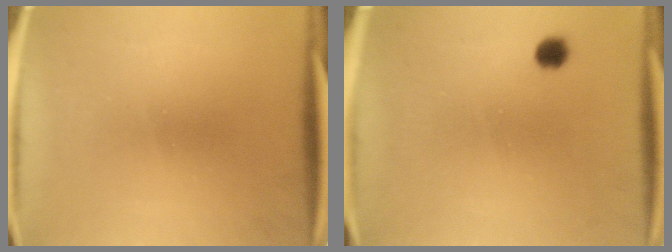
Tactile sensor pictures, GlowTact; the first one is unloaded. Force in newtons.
{"total": 1.8}